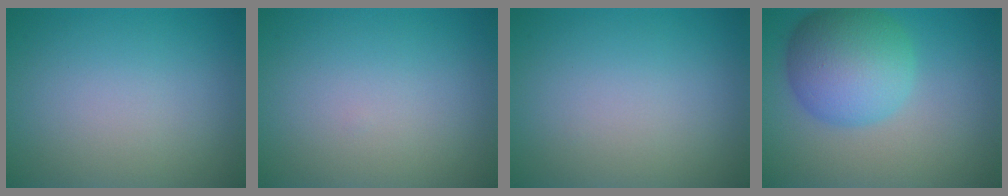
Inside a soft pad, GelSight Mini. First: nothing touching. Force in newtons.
{"total": 0.0}
{"total": 0.0}
{"total": 7.5, "press": 7.5, "slide": 0.1}